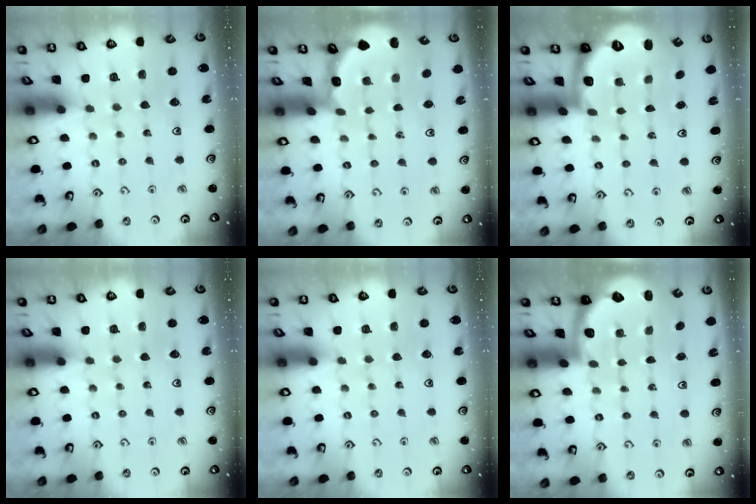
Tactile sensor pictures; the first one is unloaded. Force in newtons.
{"total": 1.9, "press": 1.9, "slide": 0.3}
{"total": 2.4, "press": 1.8, "slide": 1.6}
{"total": 0.0}
{"total": 0.0}
{"total": 2.5, "press": 2.1, "slide": 1.4}